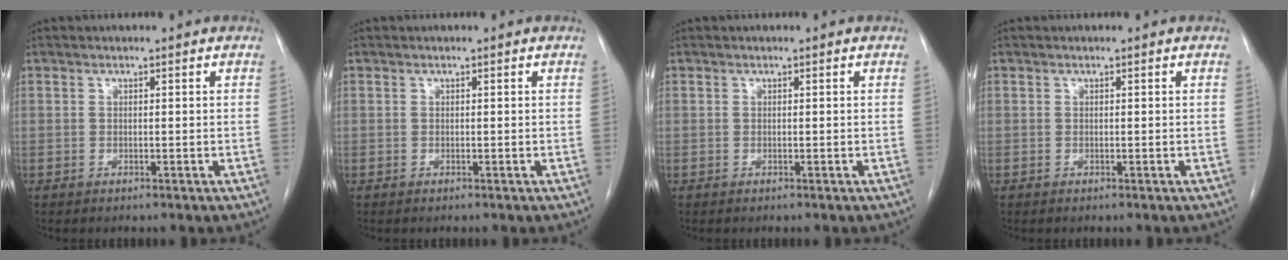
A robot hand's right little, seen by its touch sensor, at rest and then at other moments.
{"total": 0.0}
{"total": 0.0}
{"total": 0.0}